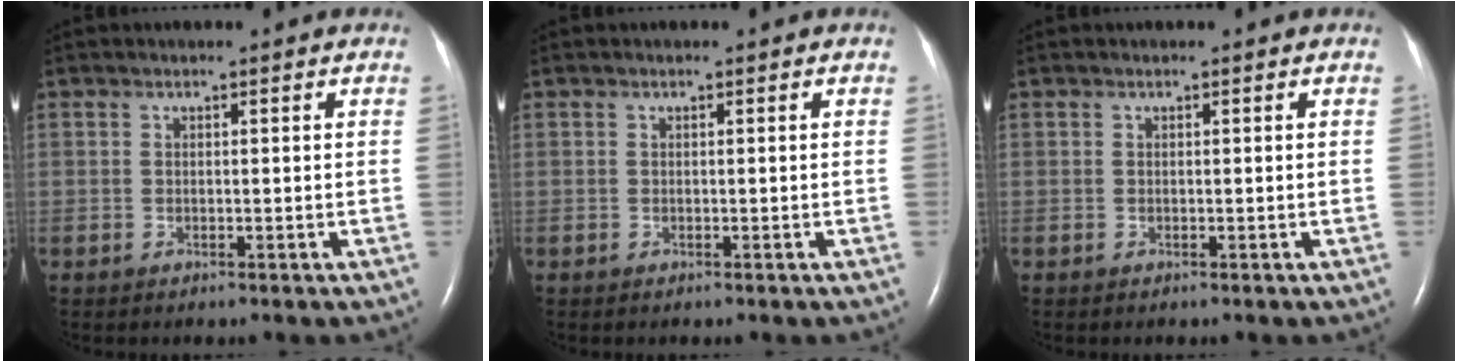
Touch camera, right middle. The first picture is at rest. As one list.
[{"total": 0.0}, {"total": 0.0}]